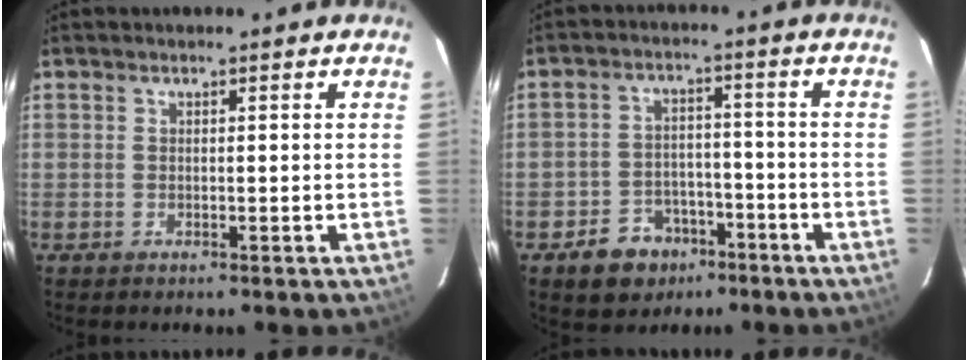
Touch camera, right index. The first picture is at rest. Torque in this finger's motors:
{"motor_torque": [0.33, -0.25, 0.04, -0.05]}